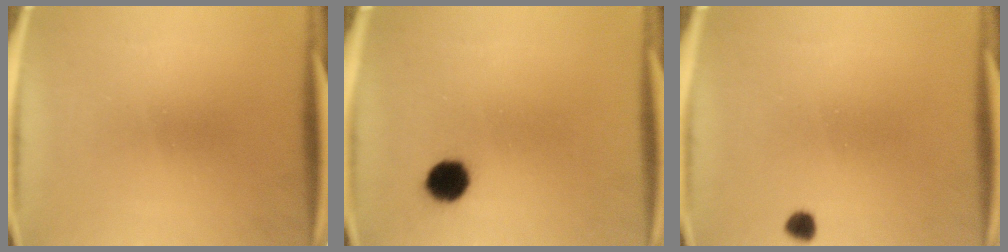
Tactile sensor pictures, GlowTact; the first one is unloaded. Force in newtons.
{"total": 5.6}
{"total": 1.7}